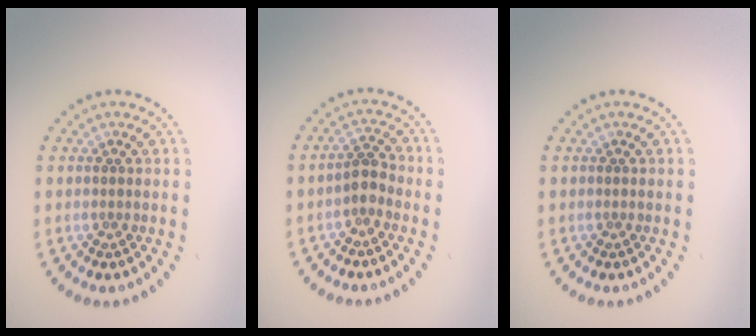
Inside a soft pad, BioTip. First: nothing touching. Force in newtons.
{"total": 1.8, "press": 1.6, "slide": 0.8}
{"total": 0.0}